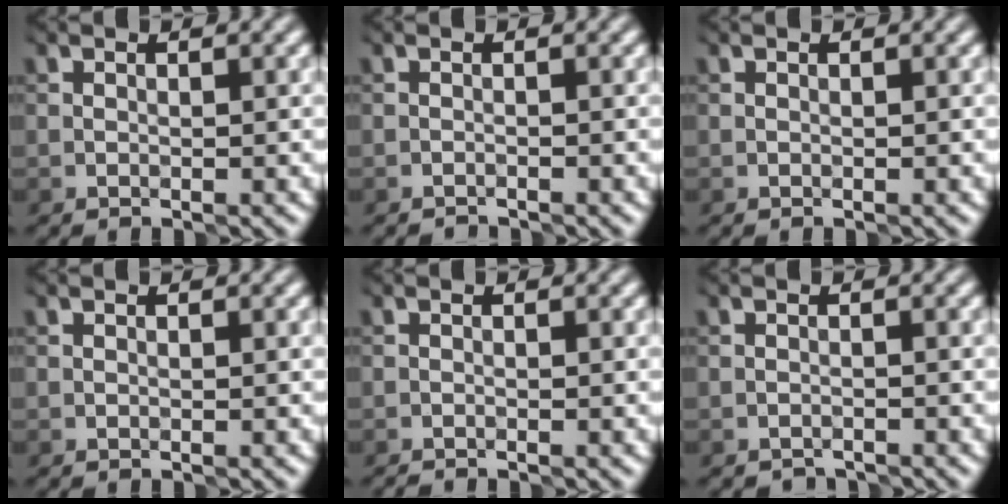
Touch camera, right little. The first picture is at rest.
{"total": 1.3, "force": [-1.2, -0.3, -0.5], "torque": [0.009, -0.002, -0.025]}
{"total": 0.0}
{"total": 0.0}
{"total": 1.1, "force": [-1.0, -0.3, -0.3], "torque": [0.005, -0.003, -0.021]}
{"total": 1.5, "force": [-1.5, -0.1, -0.4], "torque": [0.011, -0.005, -0.030]}